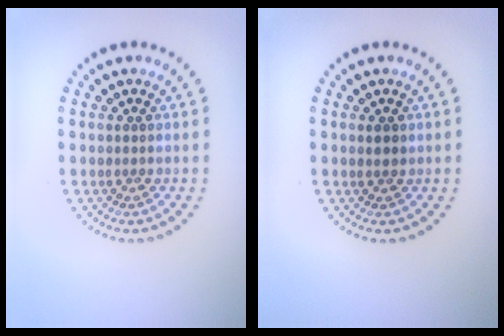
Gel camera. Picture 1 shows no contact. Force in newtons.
{"total": 0.8, "press": 0.8, "slide": 0.2}